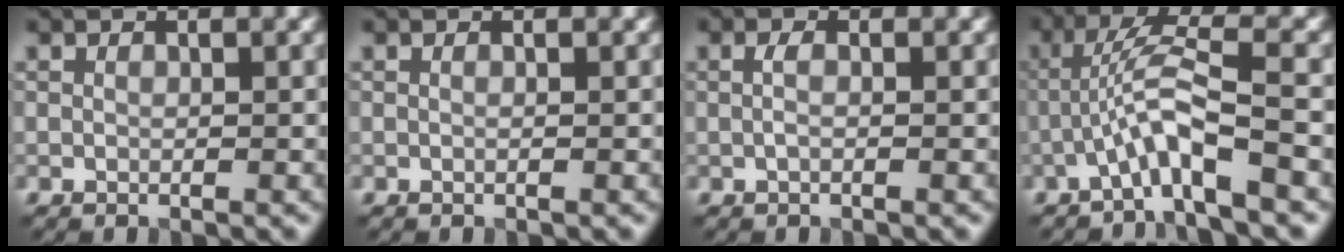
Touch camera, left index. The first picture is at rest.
{"total": 0.5, "force": [0.1, 0.2, 0.5], "torque": [-0.008, -0.005, -0.008]}
{"total": 1.0, "force": [-0.1, 0.3, 1.0], "torque": [-0.024, 0.000, -0.003]}
{"total": 4.6, "force": [-2.2, 0.2, 4.1], "torque": [-0.080, 0.022, -0.047]}